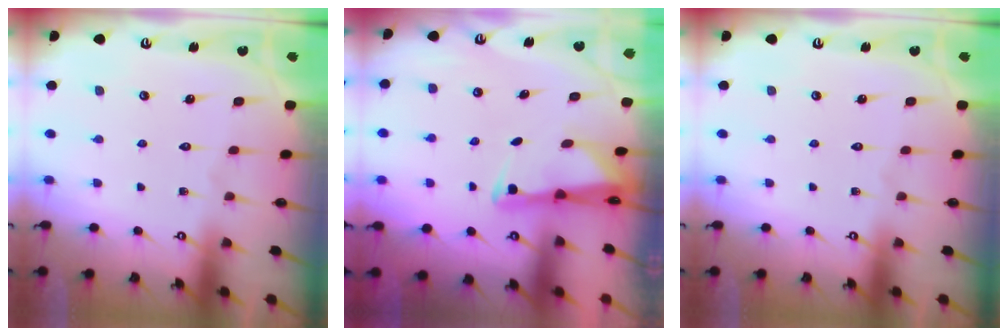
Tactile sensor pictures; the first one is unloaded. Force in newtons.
{"total": 2.6, "press": 2.6, "slide": 0.5}
{"total": 0.0}